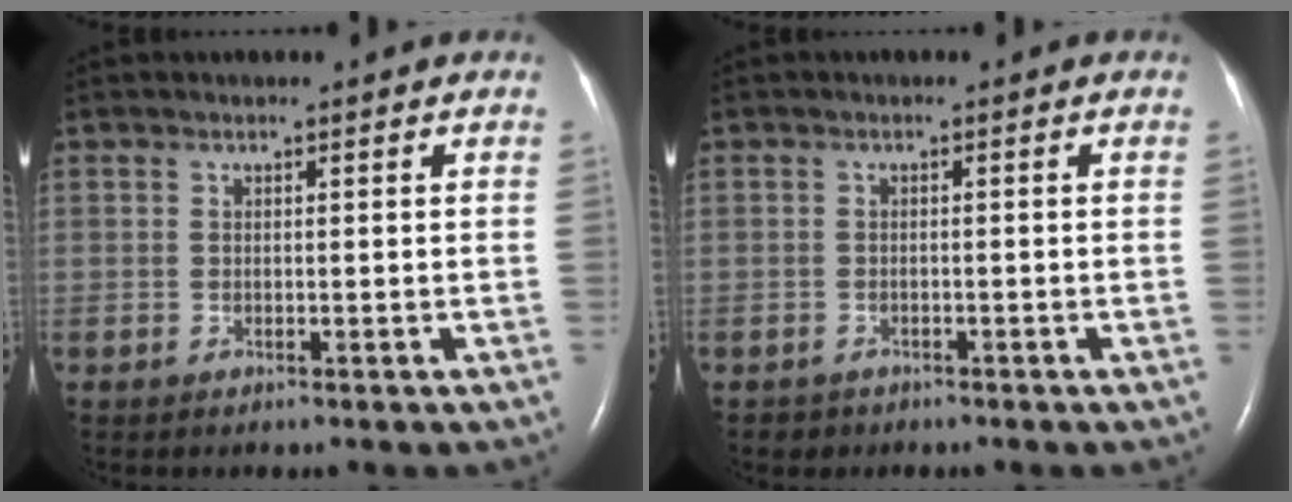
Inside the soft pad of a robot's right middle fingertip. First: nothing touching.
{"total": 1.3, "force": [-0.9, 0.9, -0.1], "torque": [-0.006, 0.003, -0.014]}